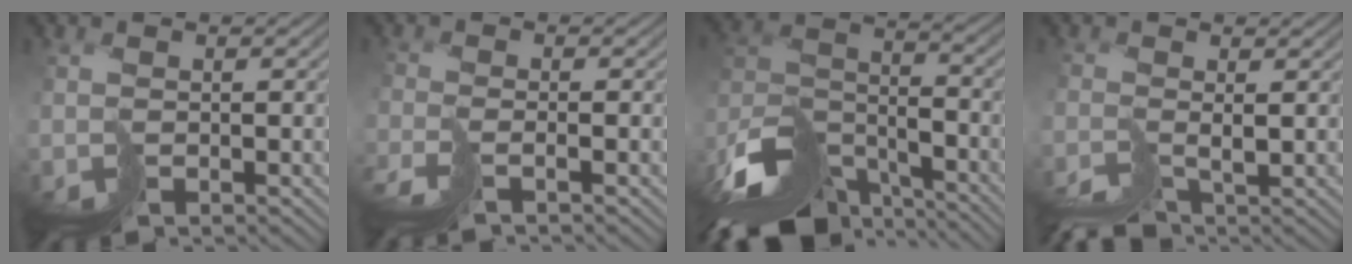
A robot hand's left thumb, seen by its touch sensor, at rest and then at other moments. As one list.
[{"total": 2.3, "force": [-2.0, -1.0, 0.5], "torque": [-0.008, -0.002, -0.046]}, {"total": 14.0, "force": [-11.1, 5.3, 6.6], "torque": [-0.168, -0.017, -0.186]}, {"total": 3.6, "force": [-3.2, 0.5, 1.7], "torque": [-0.012, -0.012, -0.058]}]